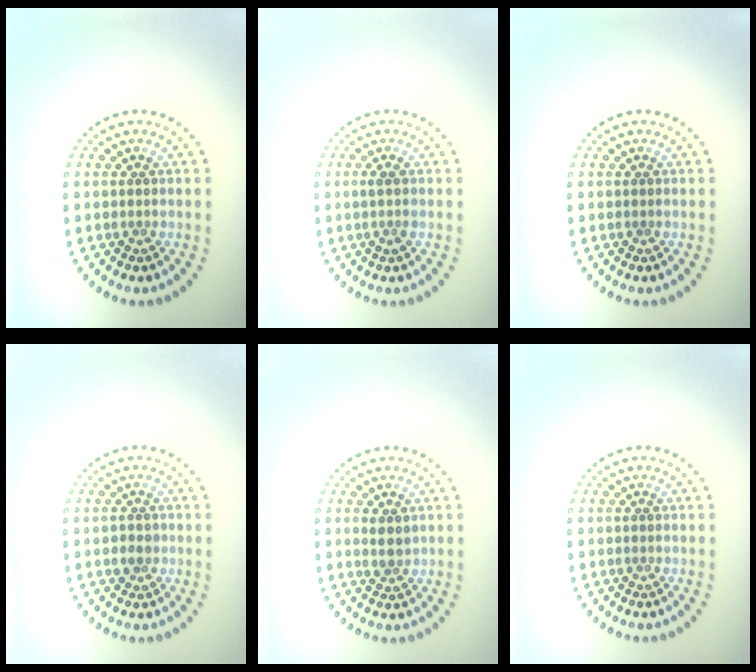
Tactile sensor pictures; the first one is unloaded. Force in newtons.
{"total": 1.1, "press": 0.9, "slide": 0.6}
{"total": 0.0}
{"total": 1.5, "press": 1.3, "slide": 0.7}
{"total": 1.5, "press": 1.4, "slide": 0.6}
{"total": 0.0}